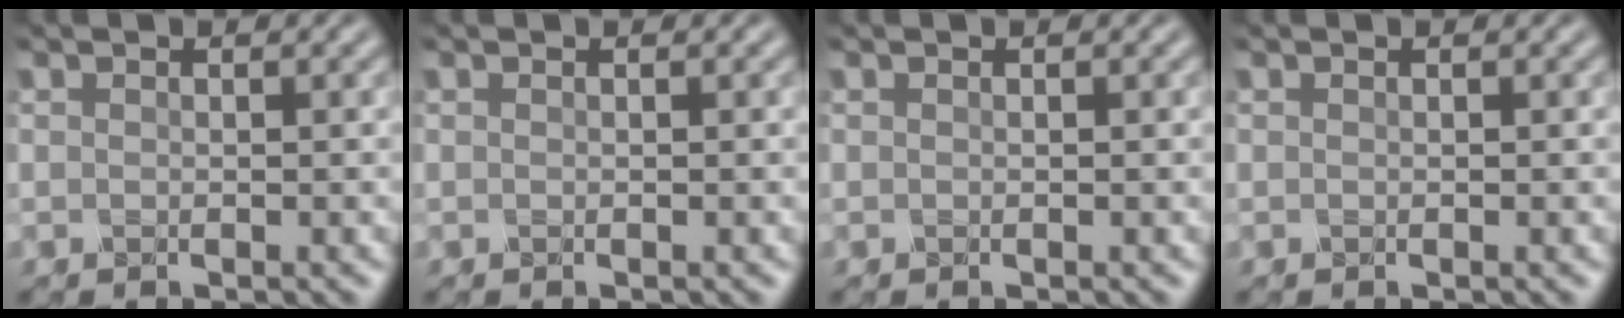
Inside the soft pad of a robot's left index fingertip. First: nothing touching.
{"total": 0.0}
{"total": 0.0}
{"total": 0.0}